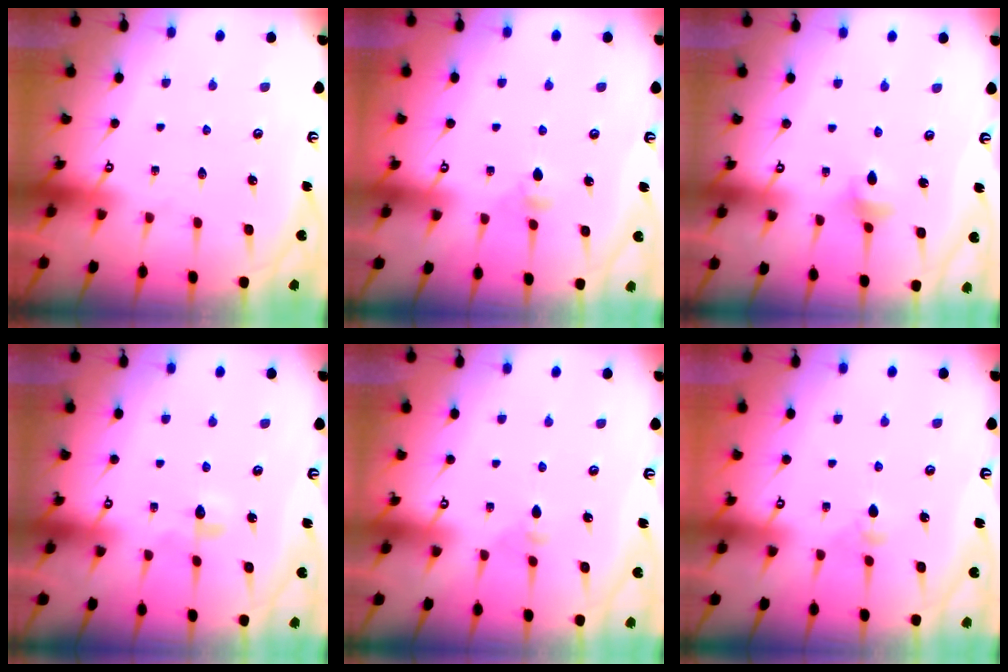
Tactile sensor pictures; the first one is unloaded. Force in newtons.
{"total": 3.4, "press": 3.3, "slide": 0.8}
{"total": 2.4, "press": 2.4, "slide": 0.4}
{"total": 3.3, "press": 3.3, "slide": 0.6}
{"total": 3.3, "press": 3.2, "slide": 0.7}
{"total": 2.8, "press": 2.7, "slide": 0.8}